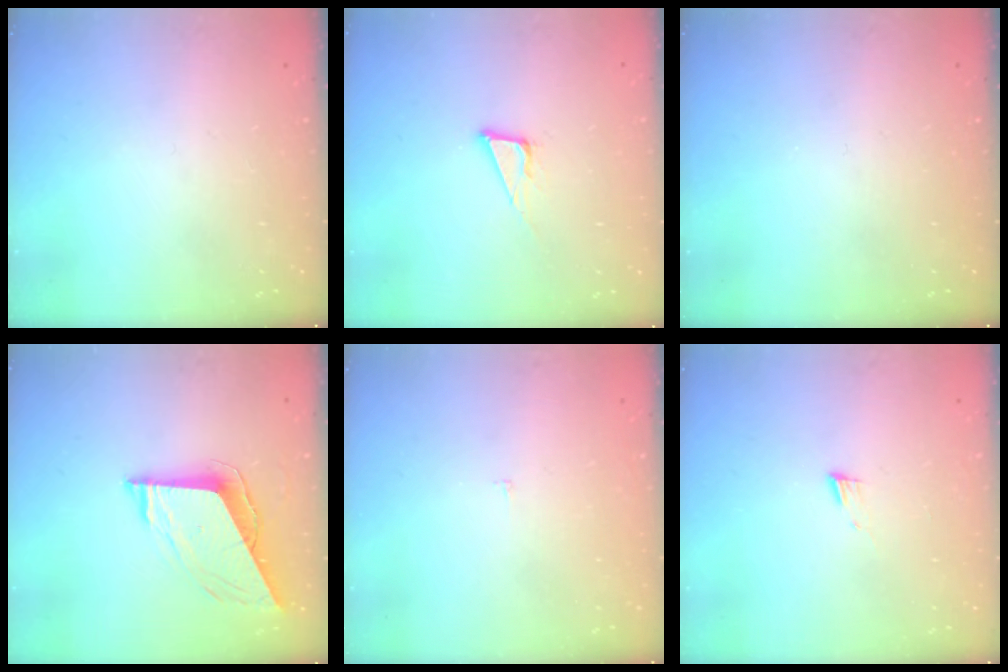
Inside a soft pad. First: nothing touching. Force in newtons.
{"total": 7.0, "press": 6.4, "slide": 2.8}
{"total": 0.0}
{"total": 8.9, "press": 8.9, "slide": 1.2}
{"total": 2.2, "press": 2.2, "slide": 0.2}
{"total": 4.9, "press": 4.9, "slide": 0.5}